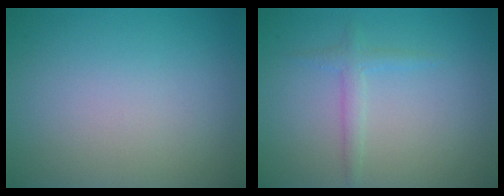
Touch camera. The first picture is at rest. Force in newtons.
{"total": 1.5, "press": 1.5, "slide": 0.0}